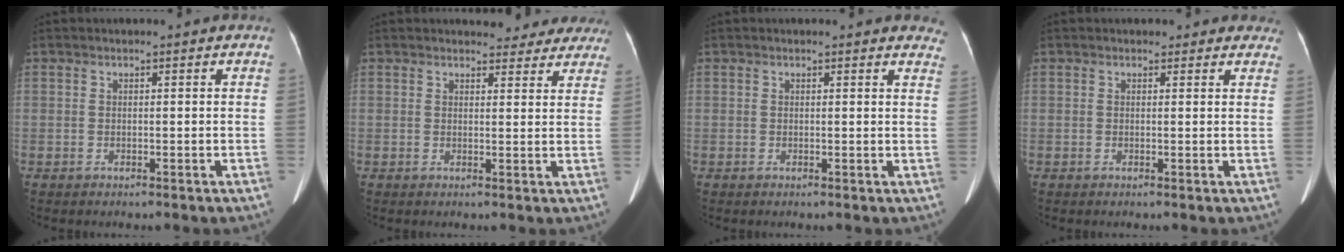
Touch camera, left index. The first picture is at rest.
{"total": 8.1, "force": [7.5, 2.8, 1.3], "torque": [0.013, -0.004, 0.065]}
{"total": 5.8, "force": [5.5, 1.7, 1.0], "torque": [0.018, -0.013, 0.025]}
{"total": 3.7, "force": [3.1, 1.9, 0.4], "torque": [0.017, -0.001, 0.016]}